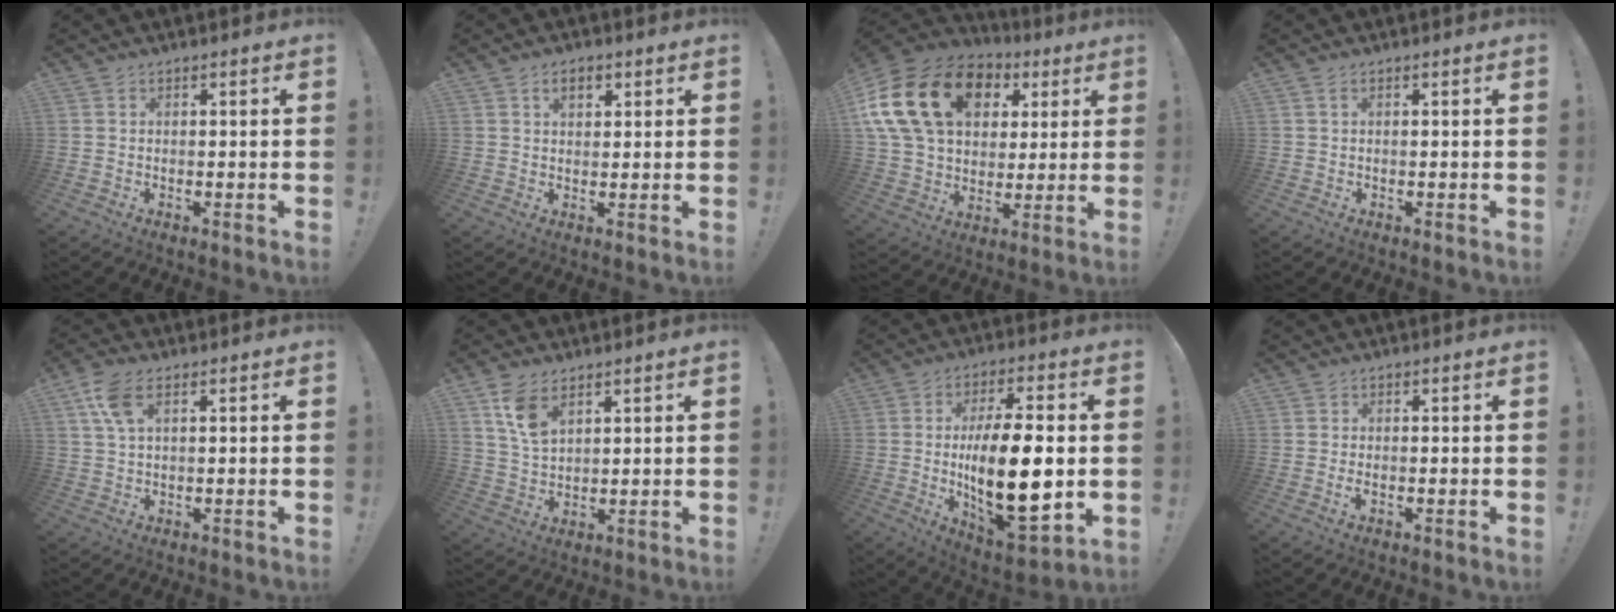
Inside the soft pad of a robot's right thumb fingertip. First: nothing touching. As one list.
[{"total": 4.1, "force": [1.9, 2.6, 2.5], "torque": [-0.030, -0.001, 0.030]}, {"total": 23.8, "force": [8.3, 16.4, 15.1], "torque": [-0.272, -0.017, 0.172]}, {"total": 0.7, "force": [0.2, 0.1, 0.7], "torque": [-0.020, 0.003, 0.004]}, {"total": 7.2, "force": [3.1, 3.0, 5.7], "torque": [-0.115, -0.001, 0.057]}, {"total": 8.1, "force": [4.8, 4.2, 5.1], "torque": [-0.086, -0.018, 0.089]}, {"total": 20.2, "force": [-0.5, 8.0, 18.5], "torque": [-0.315, -0.010, -0.007]}, {"total": 0.8, "force": [0.1, 0.6, 0.6], "torque": [0.005, -0.006, -0.001]}]